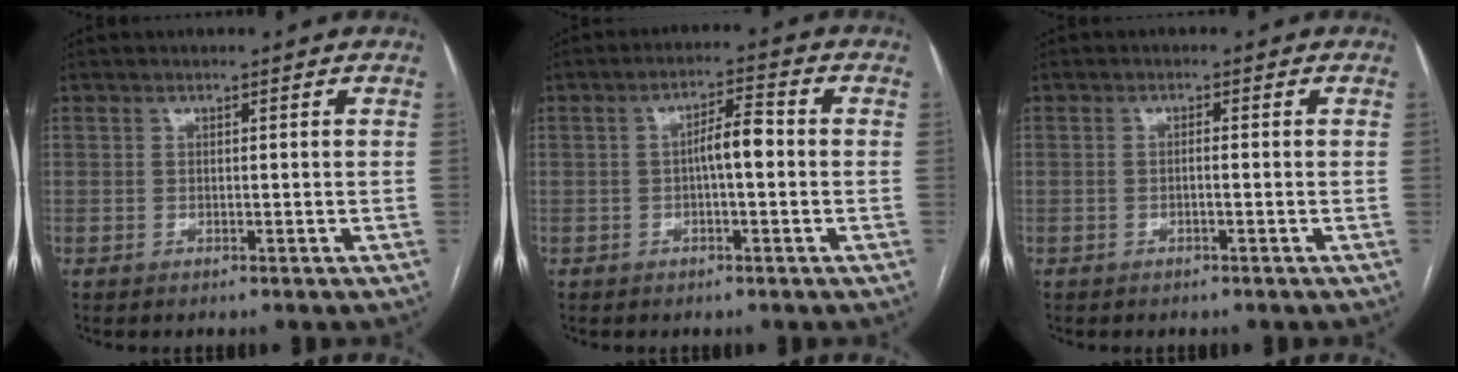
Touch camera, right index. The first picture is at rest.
{"total": 4.6, "force": [-0.3, 1.0, 4.4], "torque": [-0.073, 0.015, -0.005]}
{"total": 1.0, "force": [-0.2, 0.1, 0.9], "torque": [-0.015, 0.004, -0.002]}